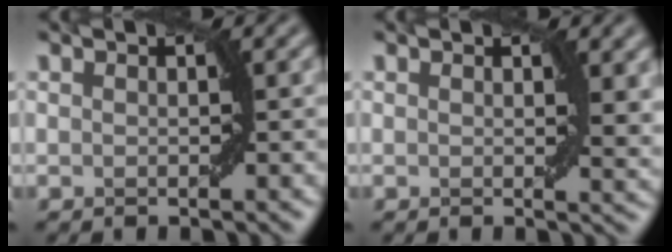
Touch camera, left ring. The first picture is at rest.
{"total": 2.1, "force": [0.9, 0.7, 1.8], "torque": [-0.019, -0.007, 0.016]}